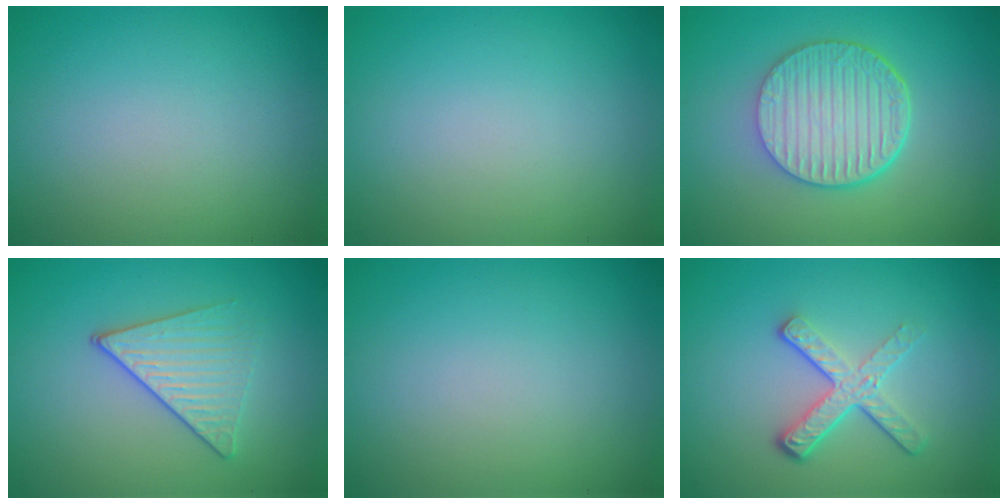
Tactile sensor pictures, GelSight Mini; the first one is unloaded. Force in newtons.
{"total": 0.0}
{"total": 6.5, "press": 4.8, "slide": 4.5}
{"total": 3.4, "press": 2.9, "slide": 1.8}
{"total": 0.0}
{"total": 4.1, "press": 2.7, "slide": 3.0}